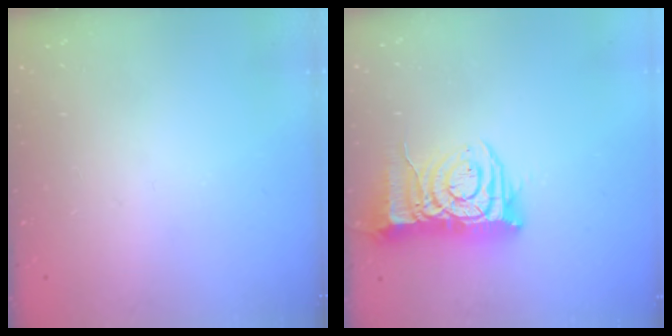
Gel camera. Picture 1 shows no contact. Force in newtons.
{"total": 11.3, "press": 11.2, "slide": 1.4}